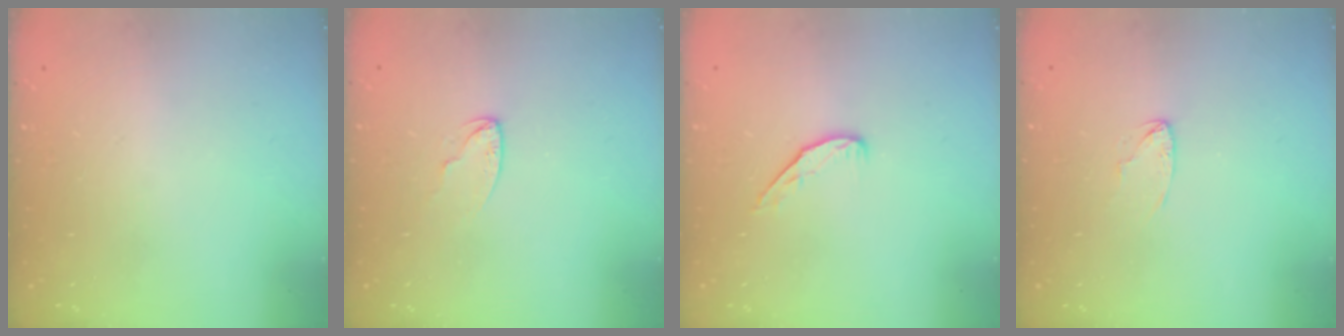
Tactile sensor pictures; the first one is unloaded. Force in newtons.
{"total": 3.7, "press": 3.7, "slide": 0.3}
{"total": 5.4, "press": 5.4, "slide": 0.6}
{"total": 2.5, "press": 2.5, "slide": 0.2}